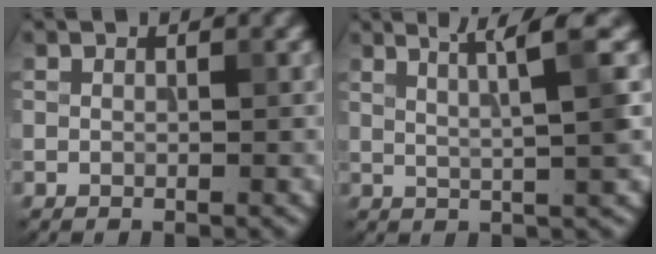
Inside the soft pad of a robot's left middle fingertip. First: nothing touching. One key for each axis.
{"total": 4.6, "fx": 2.1, "fy": 0.5, "fz": 4.1, "tx": -0.060, "ty": 0.009, "tz": 0.036}